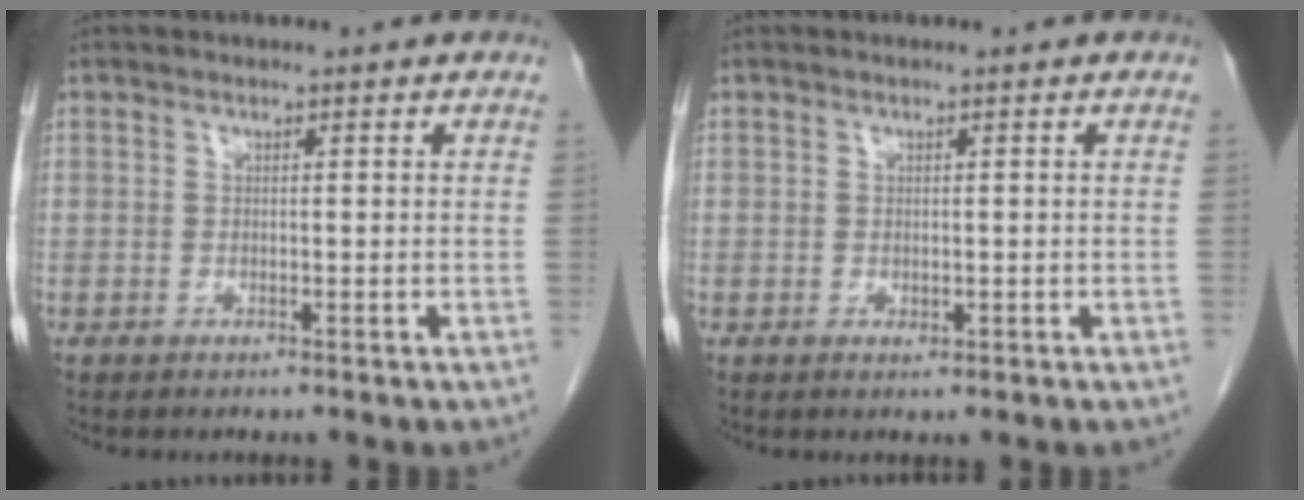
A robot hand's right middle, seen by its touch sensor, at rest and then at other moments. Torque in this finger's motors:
{"motor_torque": [-0.02, 0.16, 0.01, -0.01]}